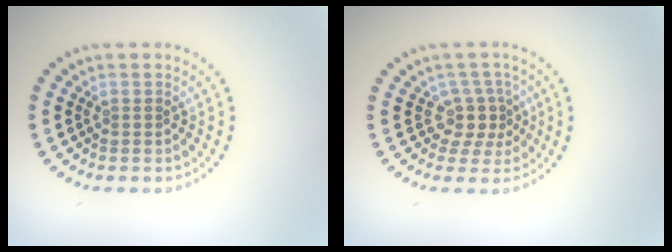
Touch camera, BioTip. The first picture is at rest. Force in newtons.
{"total": 2.7, "press": 2.0, "slide": 1.8}